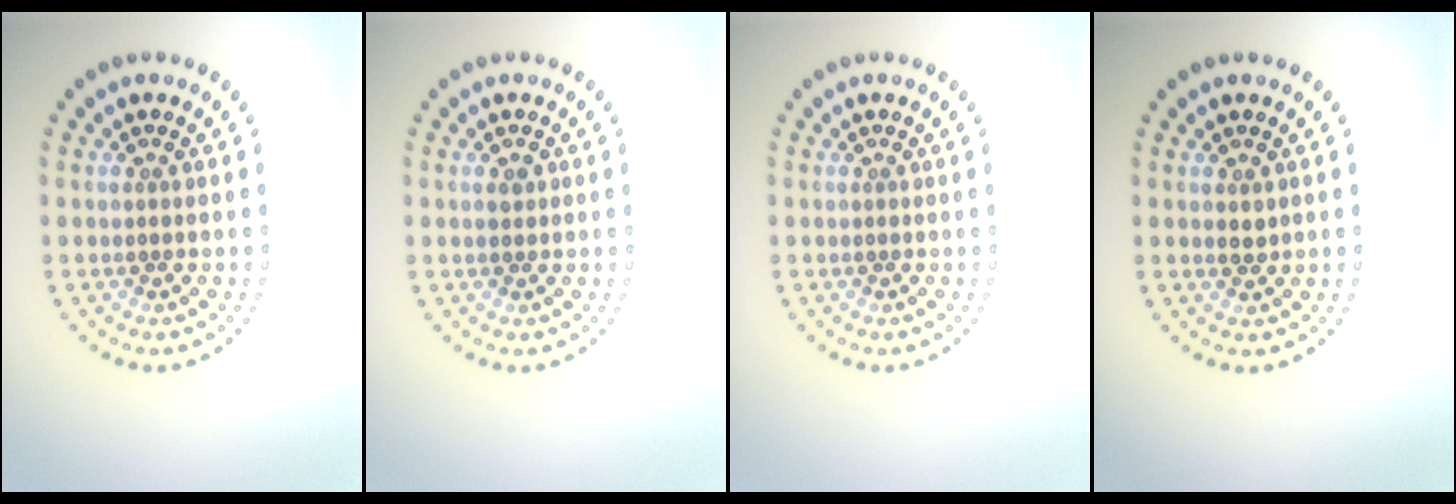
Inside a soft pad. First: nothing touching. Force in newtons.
{"total": 0.9, "press": 0.9, "slide": 0.0}
{"total": 0.0}
{"total": 0.7, "press": 0.7, "slide": 0.1}